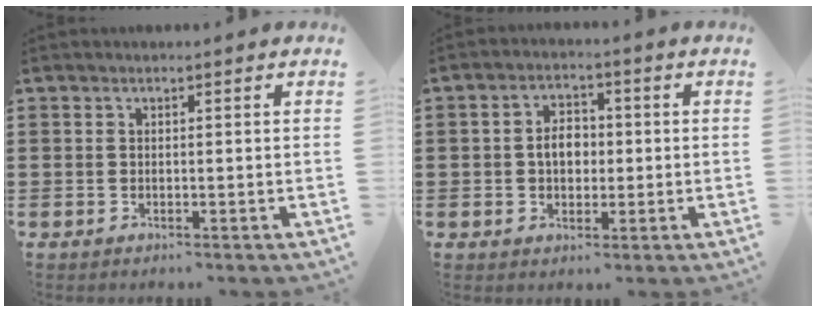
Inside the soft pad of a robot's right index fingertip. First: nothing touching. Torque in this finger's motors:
{"motor_torque": [0.15, -0.06, 0.41, 0.06]}